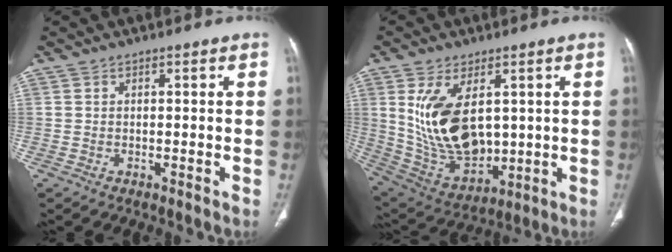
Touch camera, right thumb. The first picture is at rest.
{"total": 16.5, "force": [3.3, 9.5, 13.1], "torque": [-0.223, -0.018, 0.091]}